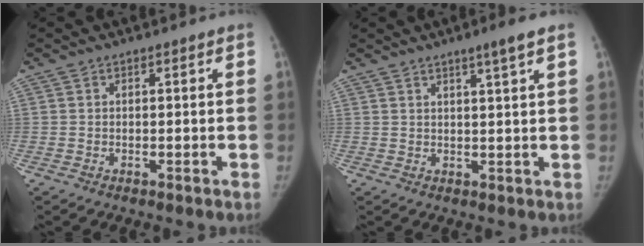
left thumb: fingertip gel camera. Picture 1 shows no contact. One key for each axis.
{"total": 3.8, "fx": 2.3, "fy": -0.2, "fz": 3.0, "tx": -0.048, "ty": -0.013, "tz": 0.038}